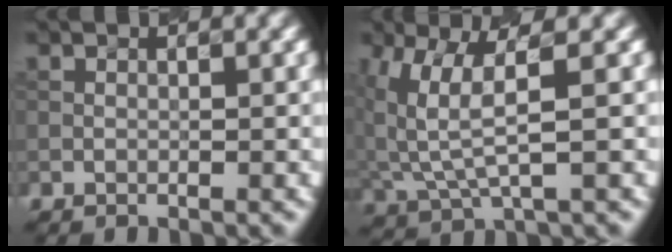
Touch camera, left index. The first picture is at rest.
{"total": 4.9, "force": [1.6, 1.7, 4.3], "torque": [-0.120, -0.001, 0.041]}